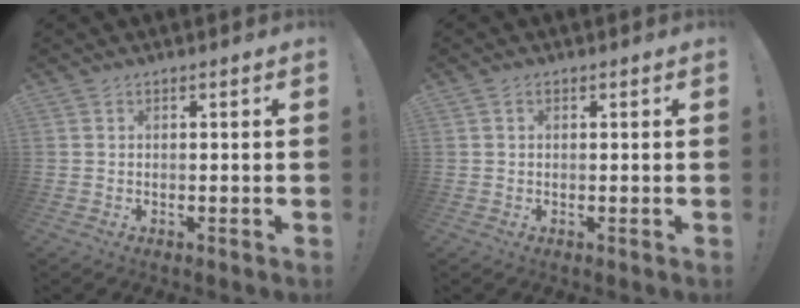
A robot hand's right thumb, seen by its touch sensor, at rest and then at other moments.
{"total": 0.8, "force": [0.3, 0.6, 0.4], "torque": [-0.001, -0.001, 0.003]}